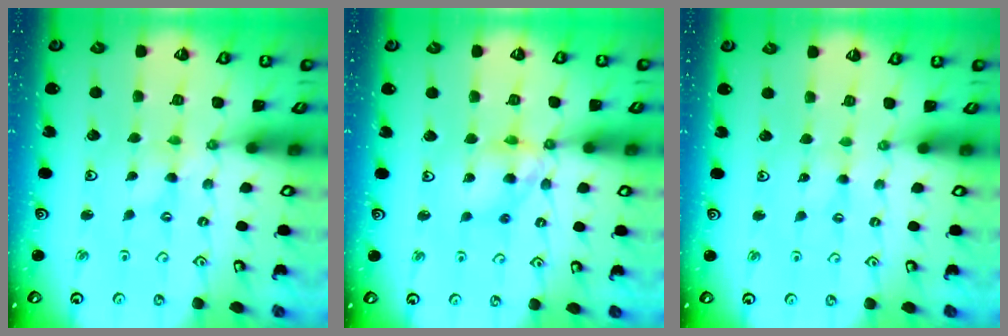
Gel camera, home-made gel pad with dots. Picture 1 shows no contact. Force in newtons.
{"total": 10.9, "press": 10.9, "slide": 0.8}
{"total": 1.1, "press": 1.0, "slide": 0.3}